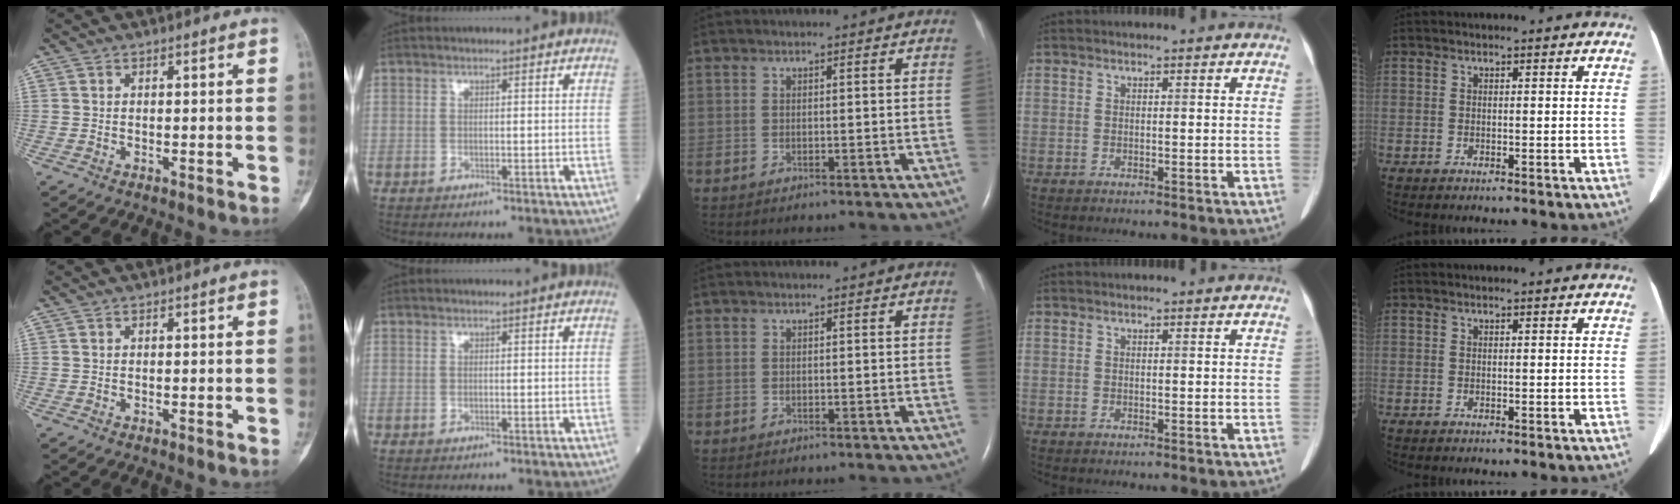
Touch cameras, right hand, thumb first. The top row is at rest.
{}